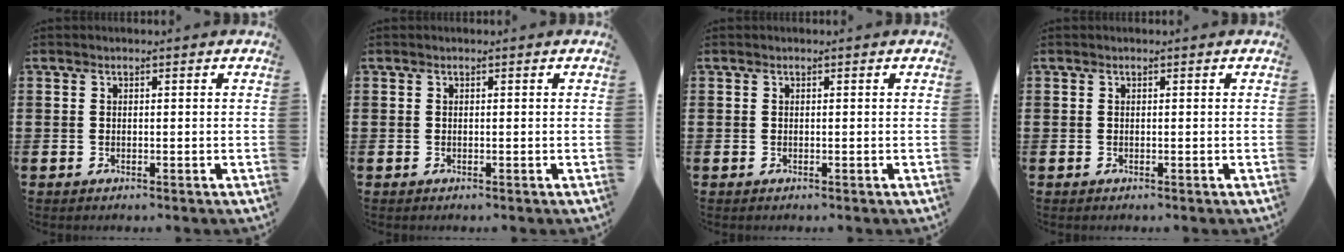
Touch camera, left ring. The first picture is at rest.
{"total": 0.0}
{"total": 0.0}
{"total": 0.0}